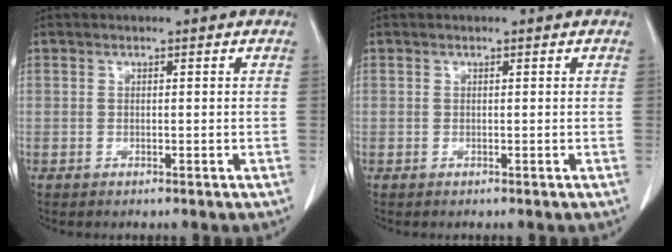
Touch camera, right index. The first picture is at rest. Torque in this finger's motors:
{"motor_torque": [-0.02, 0.05, 0.00, 0.01]}